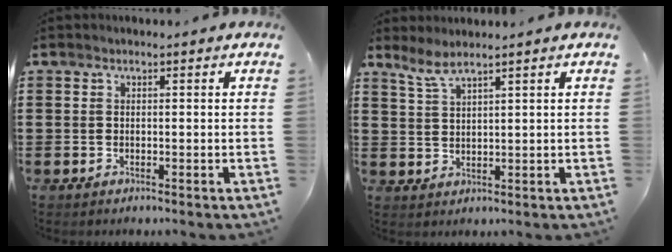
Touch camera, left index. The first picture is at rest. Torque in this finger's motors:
{"motor_torque": [0.11, 0.05, 0.05, 0.02]}